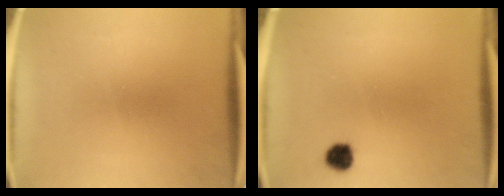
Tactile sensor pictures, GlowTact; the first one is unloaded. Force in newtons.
{"total": 3.2}